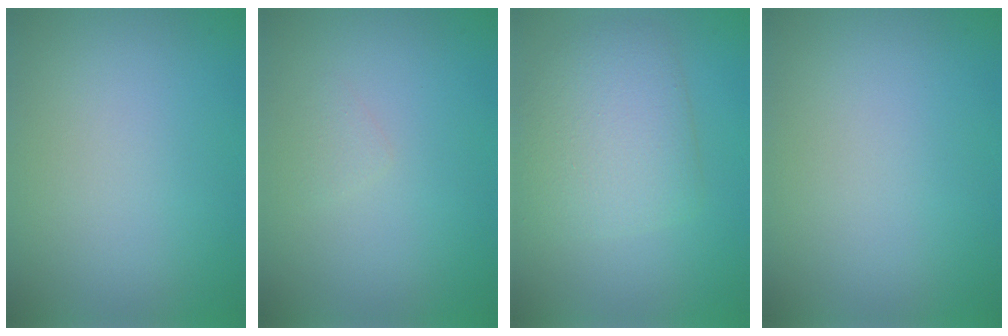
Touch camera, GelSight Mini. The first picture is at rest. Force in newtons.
{"total": 0.7, "press": 0.7, "slide": 0.1}
{"total": 4.8, "press": 4.7, "slide": 0.3}
{"total": 0.0}